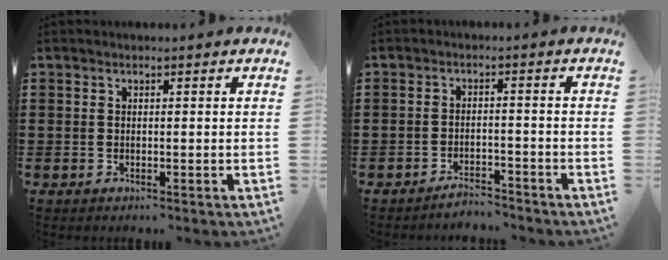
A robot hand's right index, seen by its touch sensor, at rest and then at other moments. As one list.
[{"total": 2.9, "force": [-2.9, 0.2, 0.2], "torque": [-0.007, 0.002, -0.060]}]